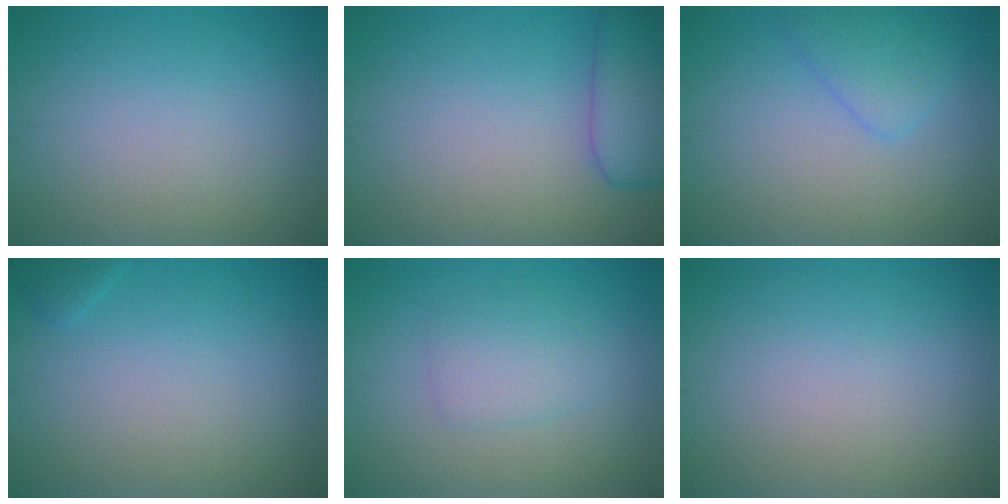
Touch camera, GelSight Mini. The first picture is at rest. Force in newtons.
{"total": 4.6, "press": 4.6, "slide": 0.4}
{"total": 2.3, "press": 2.3, "slide": 0.2}
{"total": 0.7, "press": 0.7, "slide": 0.1}
{"total": 2.3, "press": 2.3, "slide": 0.0}
{"total": 0.0}